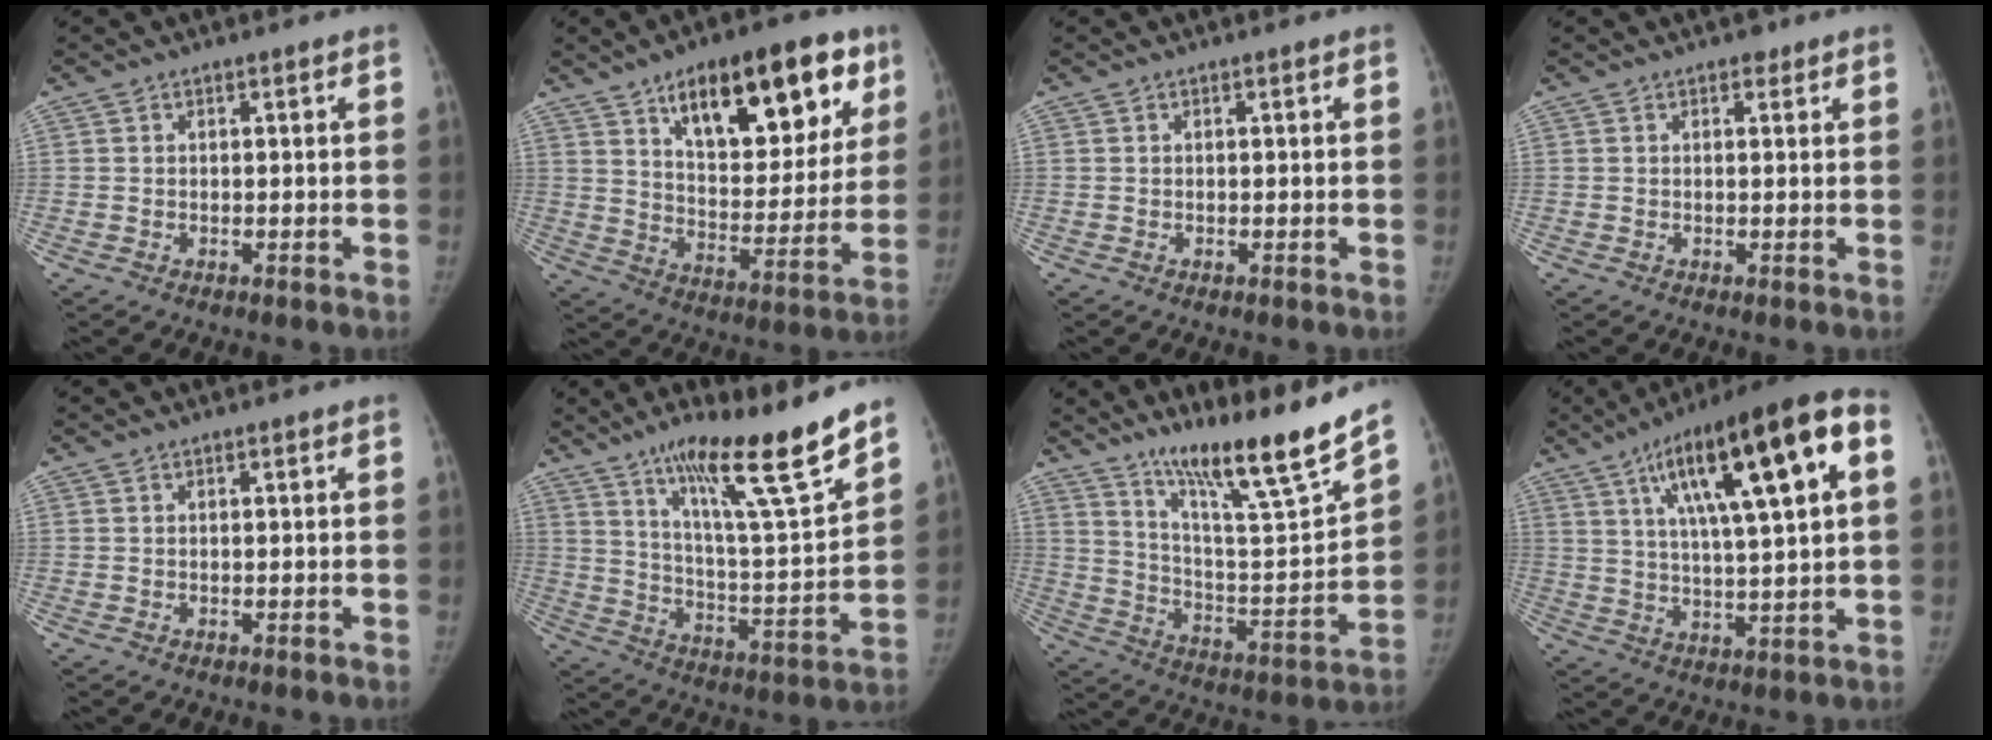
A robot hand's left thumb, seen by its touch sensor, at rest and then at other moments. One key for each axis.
{"total": 24.2, "fx": 12.7, "fy": 11.0, "fz": 17.4, "tx": -0.195, "ty": -0.033, "tz": 0.193}
{"total": 0.0}
{"total": 1.2, "fx": 0.8, "fy": 0.9, "fz": 0.4, "tx": 0.004, "ty": -0.003, "tz": 0.005}
{"total": 0.0}
{"total": 20.4, "fx": 14.3, "fy": 1.8, "fz": 14.4, "tx": -0.203, "ty": -0.079, "tz": 0.239}
{"total": 20.0, "fx": 15.5, "fy": 0.8, "fz": 12.7, "tx": -0.171, "ty": -0.093, "tz": 0.263}
{"total": 22.7, "fx": 8.2, "fy": 5.2, "fz": 20.5, "tx": -0.319, "ty": 0.014, "tz": 0.127}